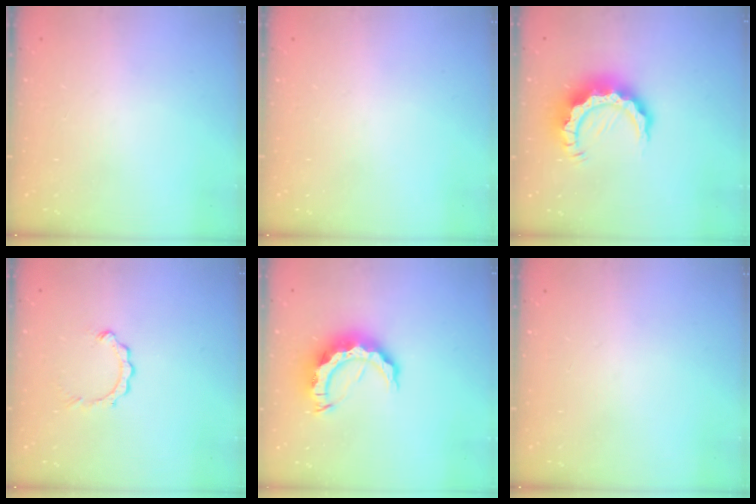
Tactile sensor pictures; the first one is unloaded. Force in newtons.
{"total": 0.0}
{"total": 11.1, "press": 11.1, "slide": 0.9}
{"total": 2.5, "press": 2.4, "slide": 0.4}
{"total": 10.4, "press": 10.4, "slide": 1.2}
{"total": 0.0}